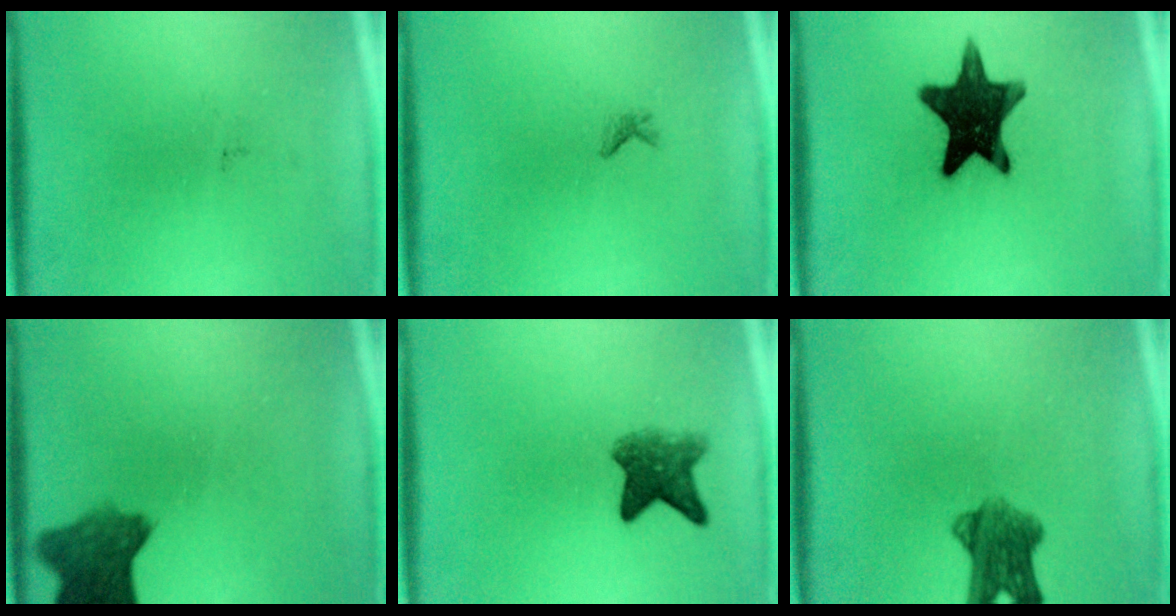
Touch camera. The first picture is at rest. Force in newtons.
{"total": 0.6}
{"total": 15.2}
{"total": 7.3}
{"total": 5.2}
{"total": 6.8}